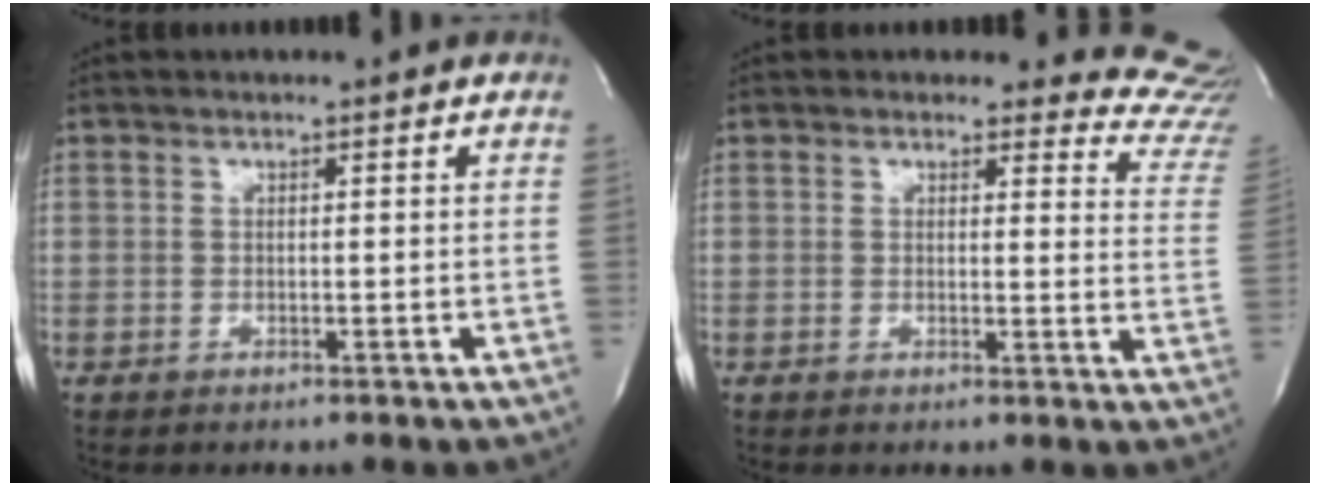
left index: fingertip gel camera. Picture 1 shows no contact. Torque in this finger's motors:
{"motor_torque": [1.09, -1.05, 0.06, 0.00]}